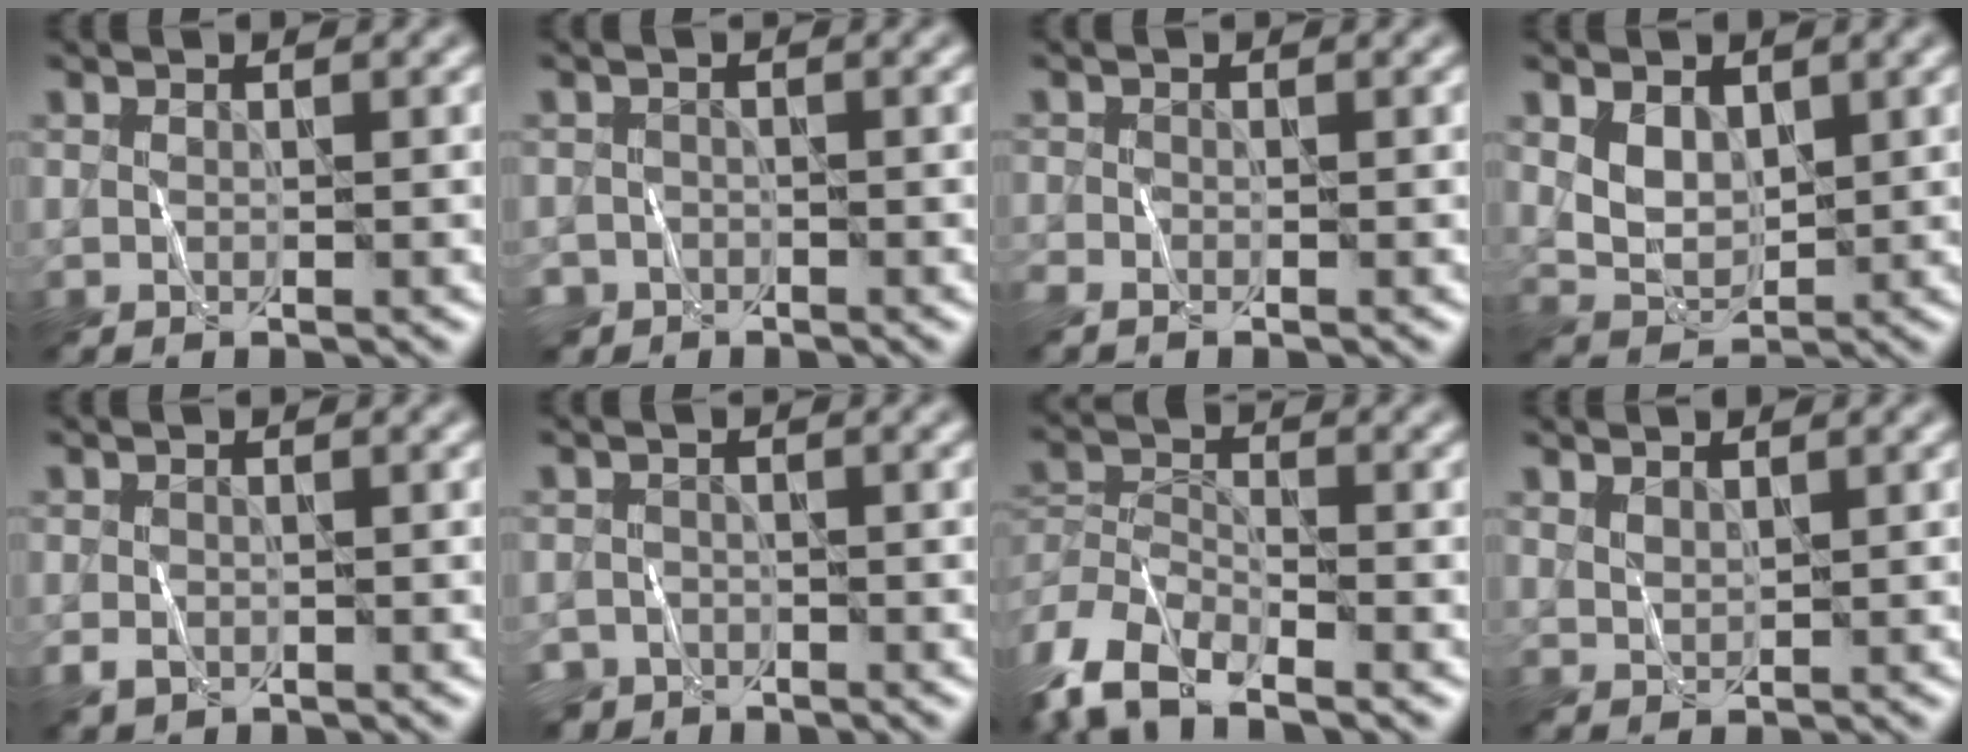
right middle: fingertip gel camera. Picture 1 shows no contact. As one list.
[{"total": 2.3, "force": [-1.7, 1.5, -0.1], "torque": [0.016, 0.005, -0.031]}, {"total": 1.2, "force": [-0.9, 0.5, 0.5], "torque": [-0.014, -0.003, -0.023]}, {"total": 2.8, "force": [1.2, 1.9, 1.8], "torque": [-0.037, -0.007, 0.029]}, {"total": 1.6, "force": [-0.7, 1.2, 0.9], "torque": [-0.018, -0.005, -0.016]}, {"total": 2.8, "force": [-2.3, 1.6, 0.0], "torque": [0.015, 0.002, -0.042]}, {"total": 6.8, "force": [-4.7, 3.1, 3.7], "torque": [-0.077, -0.004, -0.105]}, {"total": 1.0, "force": [1.0, 0.2, 0.3], "torque": [-0.011, 0.000, 0.023]}]